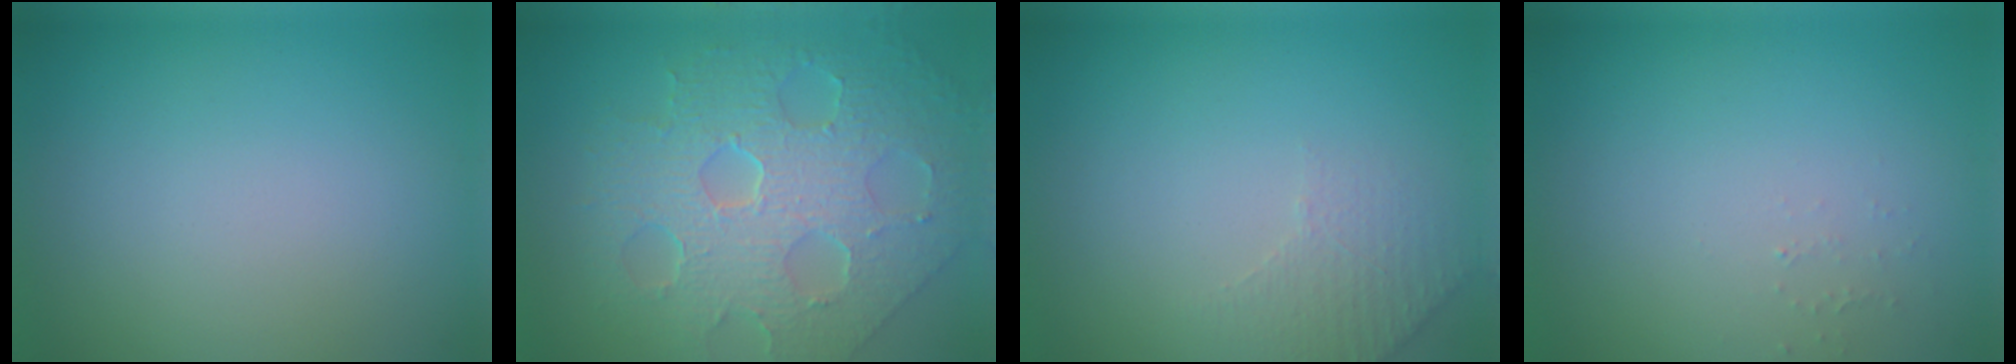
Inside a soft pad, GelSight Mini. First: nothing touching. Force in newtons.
{"total": 8.8, "press": 6.1, "slide": 6.4}
{"total": 2.1, "press": 2.0, "slide": 0.5}
{"total": 0.5, "press": 0.5, "slide": 0.1}